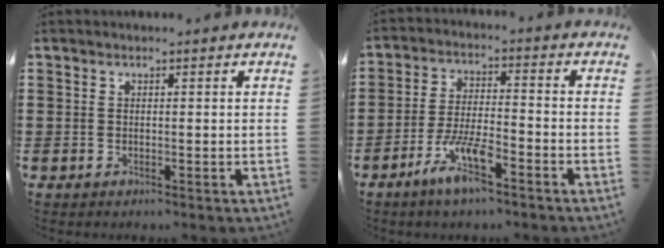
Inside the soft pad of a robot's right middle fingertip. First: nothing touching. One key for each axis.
{"total": 7.7, "fx": -4.8, "fy": 1.7, "fz": 5.7, "tx": -0.125, "ty": -0.003, "tz": -0.093}